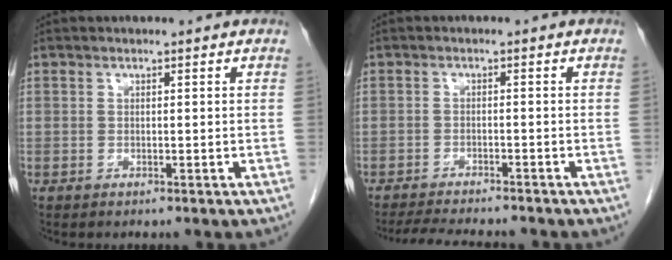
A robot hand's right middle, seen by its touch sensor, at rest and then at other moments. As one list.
[{"total": 8.5, "force": [-7.8, 1.0, 3.3], "torque": [-0.049, -0.011, -0.115]}]